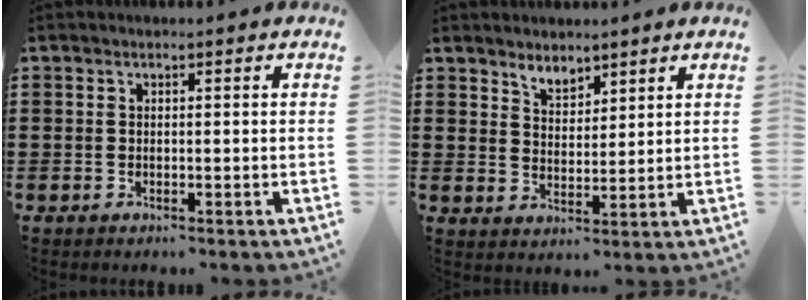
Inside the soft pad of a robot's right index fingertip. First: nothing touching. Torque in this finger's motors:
{"motor_torque": [0.00, 0.00, 0.06, 0.05]}